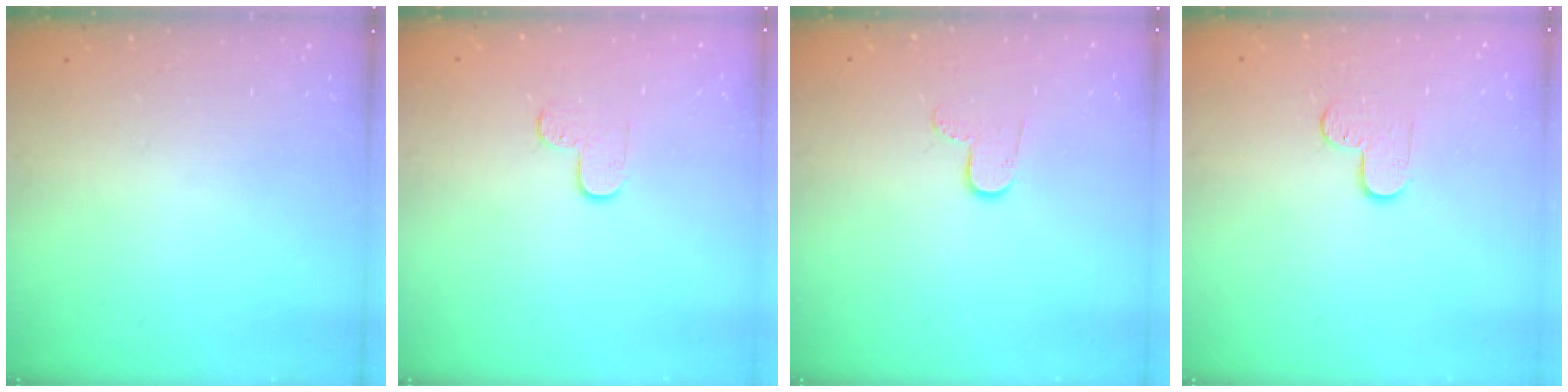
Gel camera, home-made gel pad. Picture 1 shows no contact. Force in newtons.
{"total": 5.5, "press": 5.5, "slide": 0.5}
{"total": 7.0, "press": 7.0, "slide": 0.6}
{"total": 4.5, "press": 4.5, "slide": 0.4}